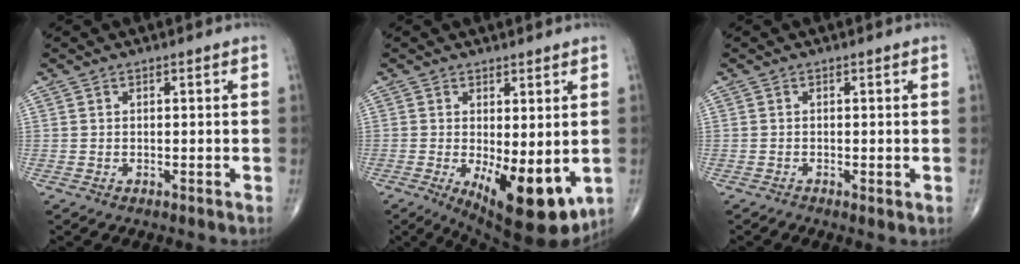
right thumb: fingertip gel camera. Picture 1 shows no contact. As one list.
[{"total": 13.2, "force": [-2.8, 5.2, 11.8], "torque": [-0.162, -0.029, -0.023]}, {"total": 0.9, "force": [-0.3, 0.3, 0.8], "torque": [-0.012, -0.003, -0.010]}]